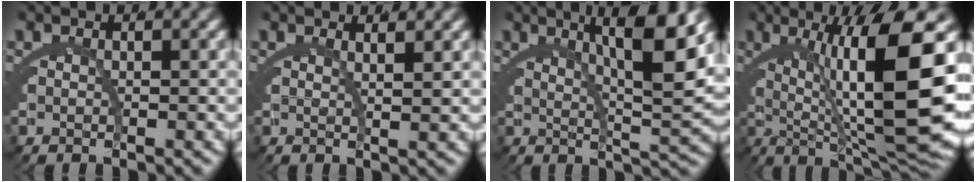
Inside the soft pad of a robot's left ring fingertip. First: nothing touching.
{"total": 1.9, "force": [1.5, -1.0, 0.8], "torque": [-0.010, -0.006, 0.028]}
{"total": 8.6, "force": [3.8, 1.0, 7.6], "torque": [-0.098, 0.009, 0.062]}
{"total": 14.9, "force": [1.4, 4.0, 14.3], "torque": [-0.181, 0.004, 0.034]}